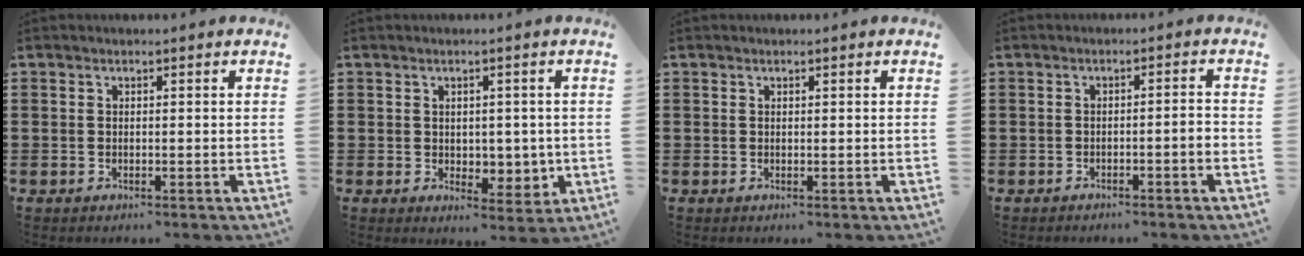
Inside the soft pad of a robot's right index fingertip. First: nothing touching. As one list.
[{"total": 3.4, "force": [1.4, 2.7, 1.4], "torque": [-0.023, -0.002, 0.022]}, {"total": 0.0}, {"total": 2.1, "force": [-1.3, -0.1, 1.6], "torque": [-0.026, -0.002, -0.026]}]